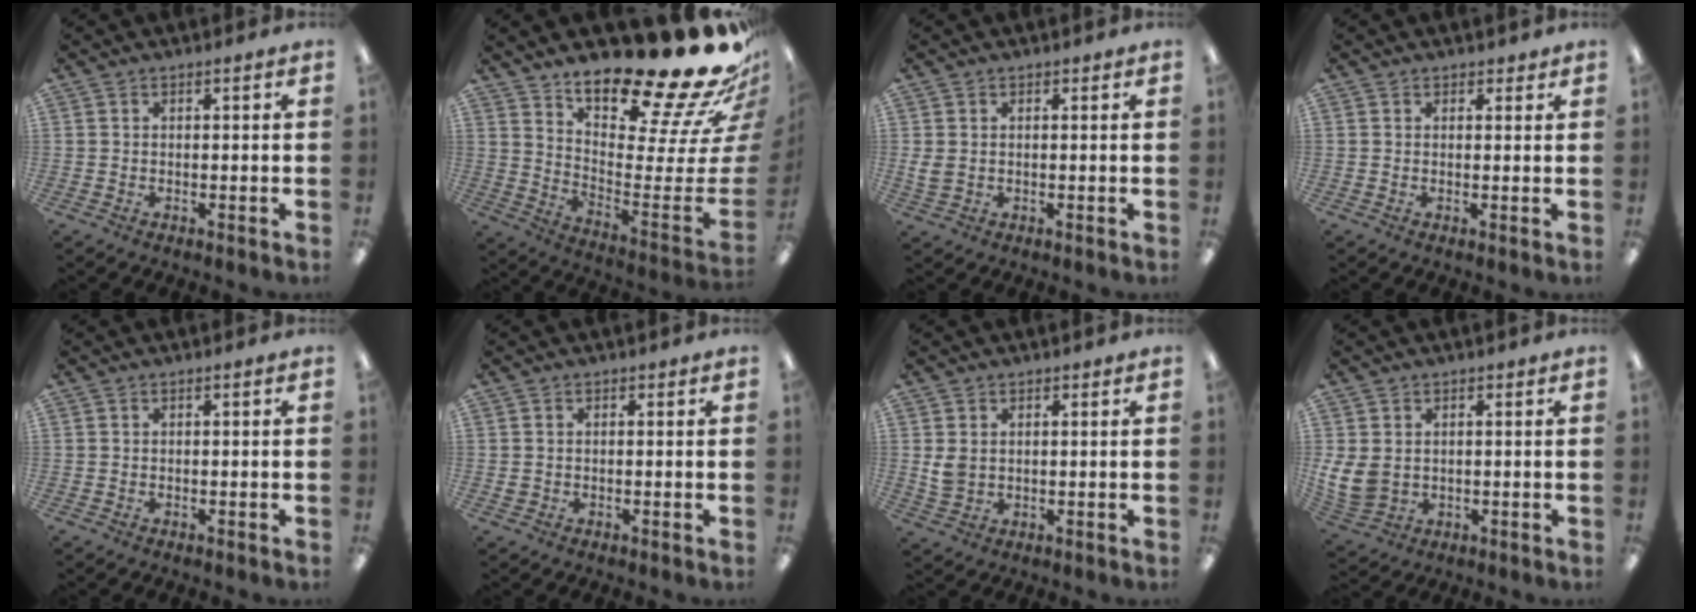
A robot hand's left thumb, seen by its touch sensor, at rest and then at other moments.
{"total": 24.6, "force": [20.4, 4.8, 12.9], "torque": [-0.130, -0.185, 0.332]}
{"total": 3.2, "force": [0.6, 2.6, 1.7], "torque": [-0.023, 0.002, 0.011]}
{"total": 1.3, "force": [1.0, 0.8, 0.1], "torque": [0.005, -0.002, 0.016]}
{"total": 0.0}
{"total": 1.2, "force": [0.2, 1.2, 0.2], "torque": [-0.004, 0.005, 0.002]}
{"total": 4.5, "force": [1.4, 3.7, 2.1], "torque": [-0.034, 0.004, 0.028]}
{"total": 8.1, "force": [1.5, 6.7, 4.3], "torque": [-0.106, -0.002, 0.030]}